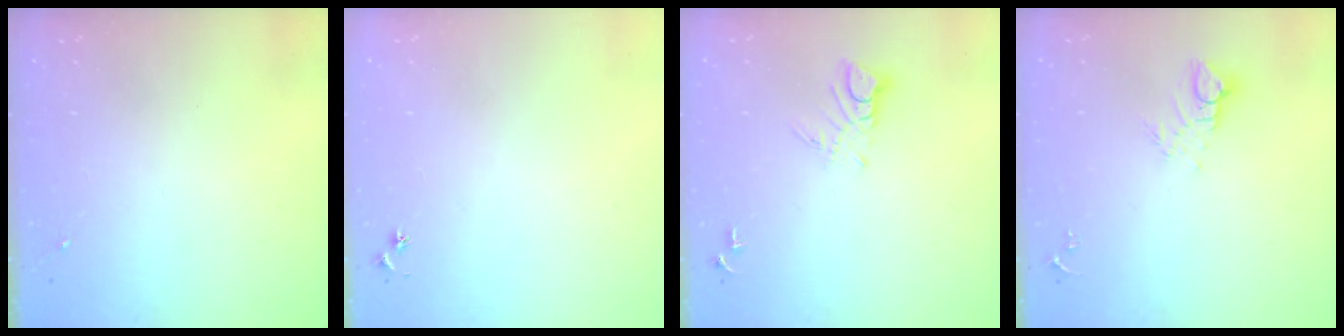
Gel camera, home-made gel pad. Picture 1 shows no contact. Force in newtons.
{"total": 3.0, "press": 2.9, "slide": 0.4}
{"total": 5.3, "press": 5.3, "slide": 0.3}
{"total": 5.2, "press": 5.2, "slide": 0.4}